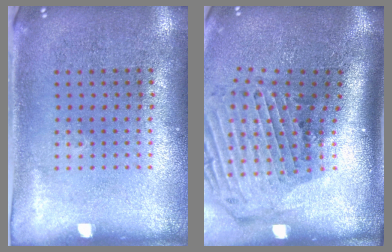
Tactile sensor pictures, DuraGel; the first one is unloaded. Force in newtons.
{"total": 3.1, "press": 2.2, "slide": 2.2}